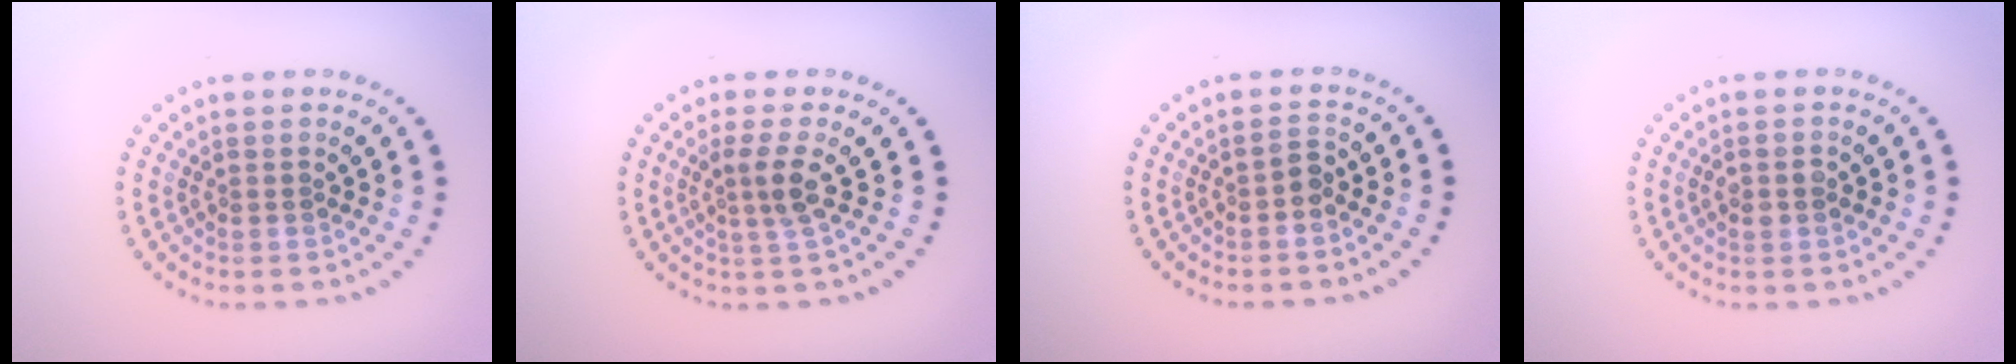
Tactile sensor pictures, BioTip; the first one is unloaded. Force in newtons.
{"total": 2.3, "press": 1.7, "slide": 1.5}
{"total": 1.0, "press": 0.9, "slide": 0.5}
{"total": 1.2, "press": 1.2, "slide": 0.1}